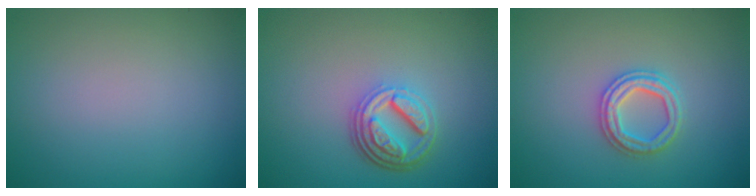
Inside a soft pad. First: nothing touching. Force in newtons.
{"total": 4.6, "press": 3.4, "slide": 3.0}
{"total": 2.6, "press": 2.6, "slide": 0.5}